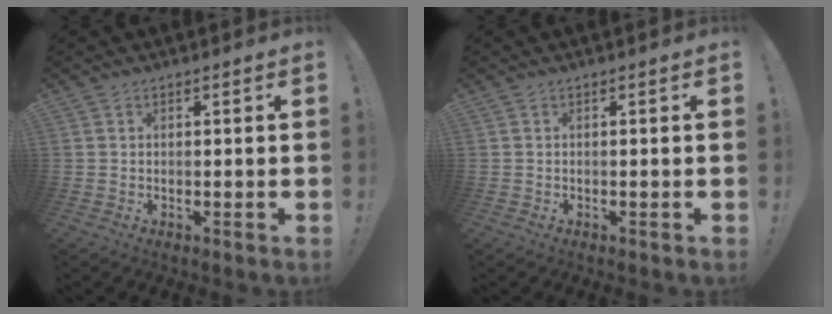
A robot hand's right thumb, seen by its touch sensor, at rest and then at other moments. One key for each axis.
{"total": 0.0}